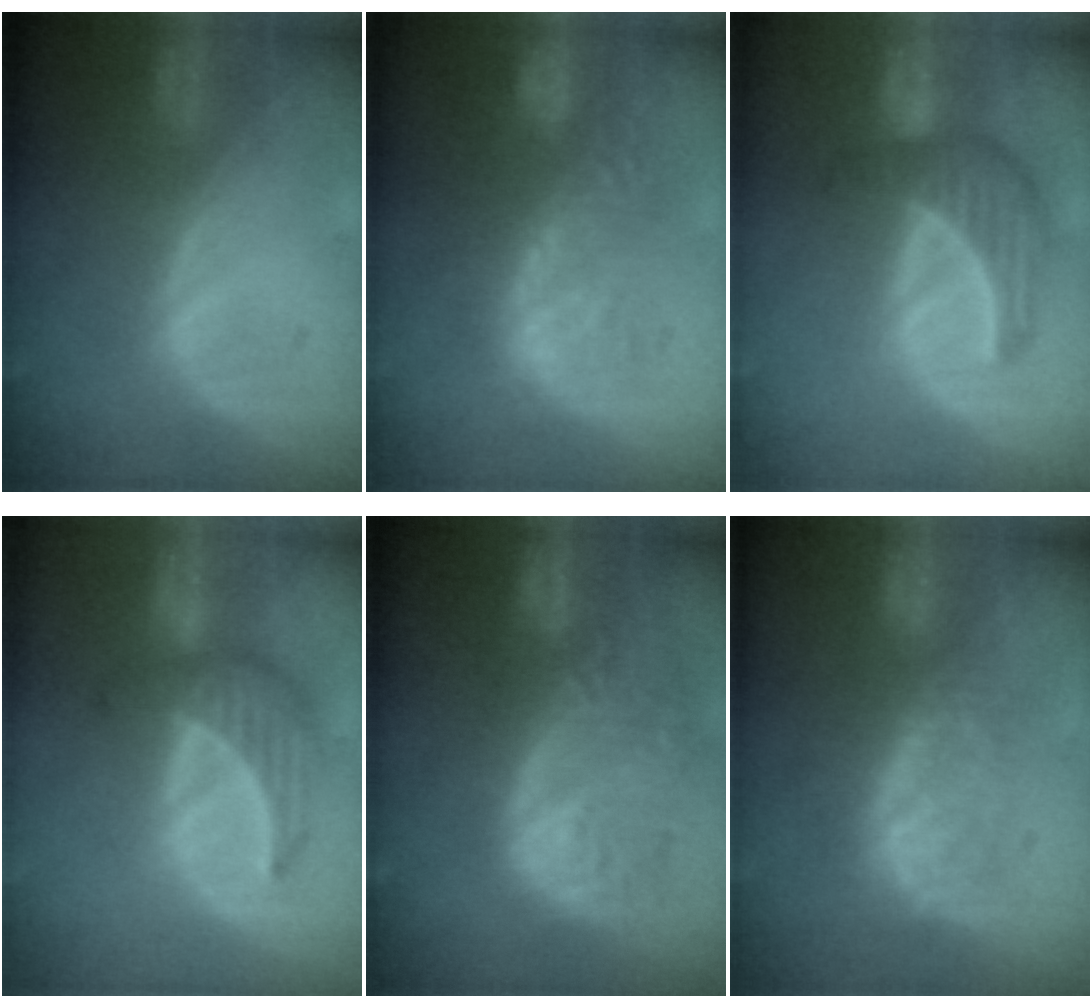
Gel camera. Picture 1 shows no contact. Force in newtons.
{"total": 10.1, "press": 9.0, "slide": 4.5}
{"total": 6.7, "press": 6.7, "slide": 0.7}
{"total": 6.5, "press": 6.4, "slide": 1.1}
{"total": 13.0, "press": 11.1, "slide": 6.8}
{"total": 8.6, "press": 7.4, "slide": 4.3}